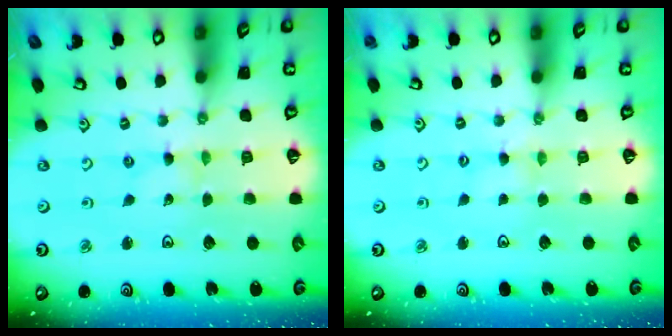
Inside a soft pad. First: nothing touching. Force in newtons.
{"total": 1.7, "press": 1.7, "slide": 0.4}